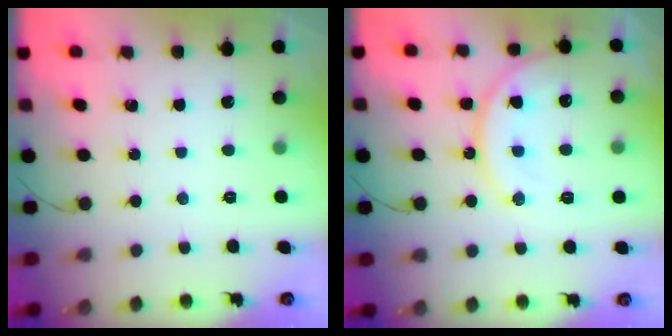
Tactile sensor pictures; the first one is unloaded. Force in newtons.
{"total": 15.4, "press": 15.3, "slide": 1.4}